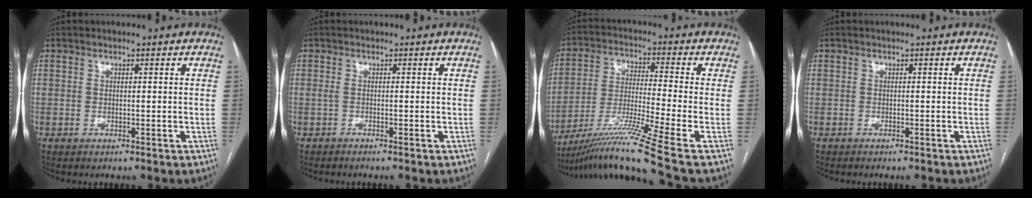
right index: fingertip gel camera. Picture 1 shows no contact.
{"total": 1.4, "force": [-1.0, -0.3, 0.9], "torque": [-0.017, 0.003, -0.015]}
{"total": 14.8, "force": [-10.5, -3.3, 9.9], "torque": [-0.195, -0.021, -0.185]}
{"total": 0.9, "force": [-0.8, 0.0, 0.3], "torque": [-0.004, 0.001, -0.012]}